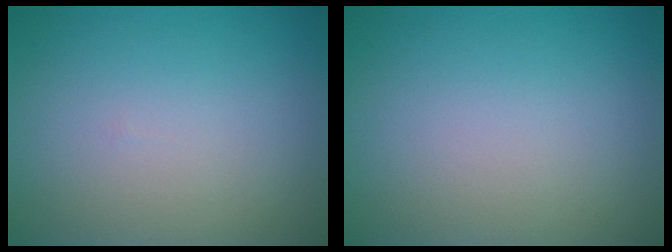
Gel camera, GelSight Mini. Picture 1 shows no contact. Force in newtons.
{"total": 0.0}